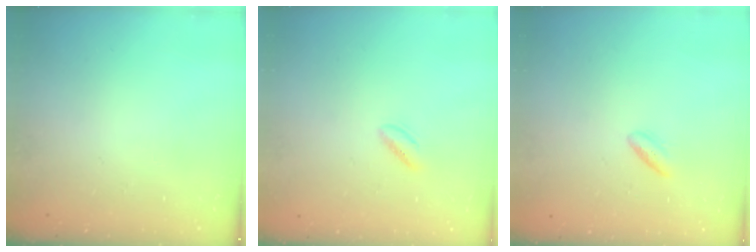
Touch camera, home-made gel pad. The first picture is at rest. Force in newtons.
{"total": 1.6, "press": 1.2, "slide": 1.0}
{"total": 2.5, "press": 2.2, "slide": 1.1}